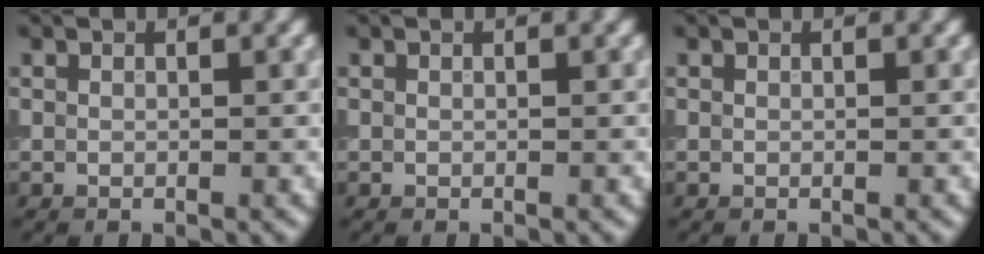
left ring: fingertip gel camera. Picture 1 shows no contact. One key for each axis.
{"total": 0.0}
{"total": 0.0}